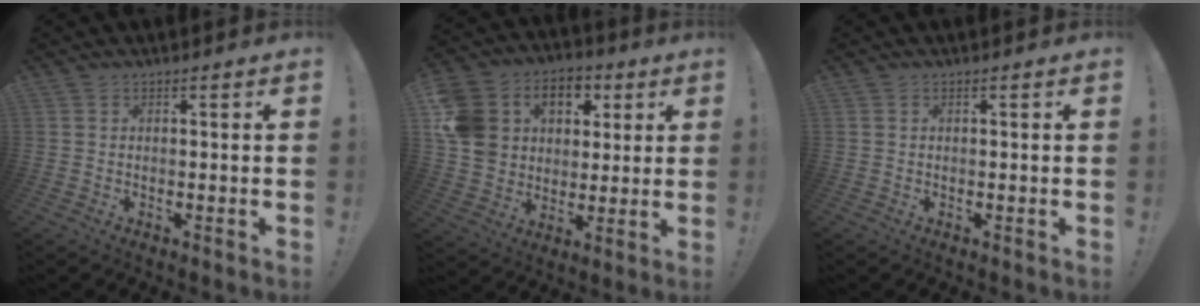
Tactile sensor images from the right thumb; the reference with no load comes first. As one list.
[{"total": 15.5, "force": [4.5, 13.2, 6.6], "torque": [-0.098, -0.014, 0.101]}, {"total": 0.0}]